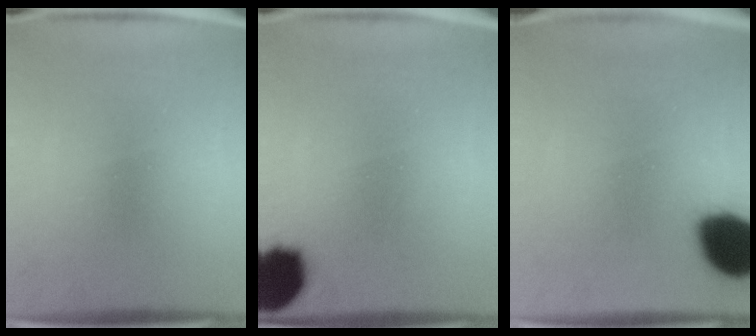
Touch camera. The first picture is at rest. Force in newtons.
{"total": 14.0}
{"total": 16.6}